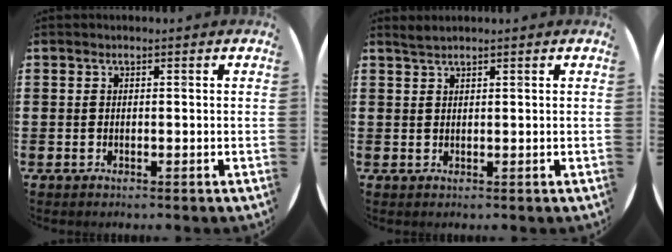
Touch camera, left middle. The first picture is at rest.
{"total": 1.2, "force": [1.1, -0.1, 0.3], "torque": [-0.007, 0.002, 0.021]}